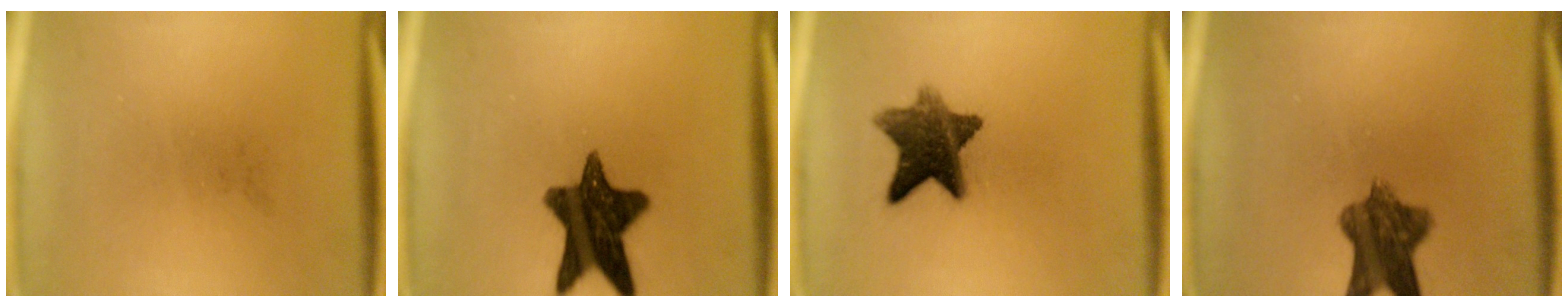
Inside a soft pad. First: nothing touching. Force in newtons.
{"total": 13.5}
{"total": 9.7}
{"total": 8.3}